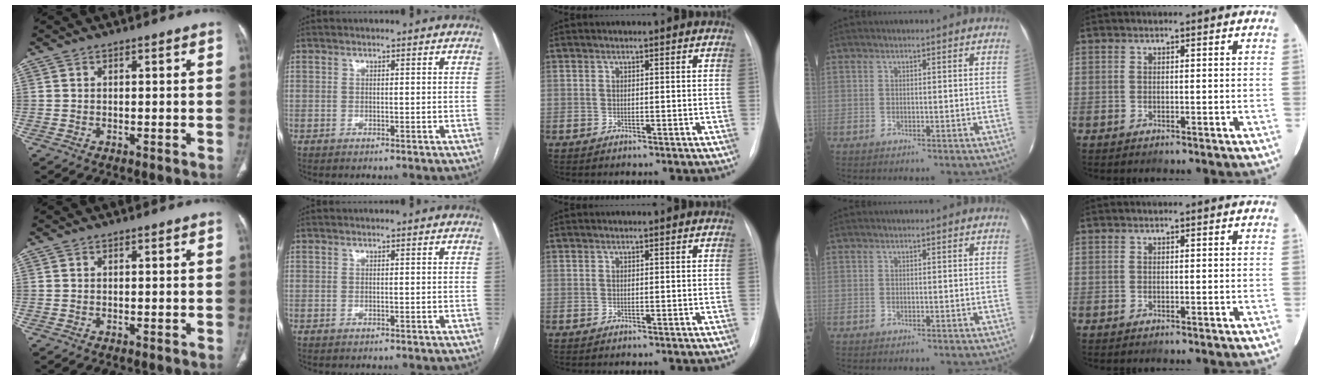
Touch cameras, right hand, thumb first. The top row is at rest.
{}